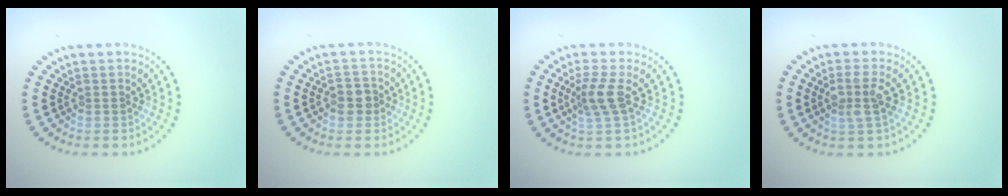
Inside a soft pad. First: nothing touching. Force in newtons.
{"total": 2.1, "press": 2.0, "slide": 0.6}
{"total": 2.4, "press": 1.8, "slide": 1.6}
{"total": 2.5, "press": 2.2, "slide": 1.2}